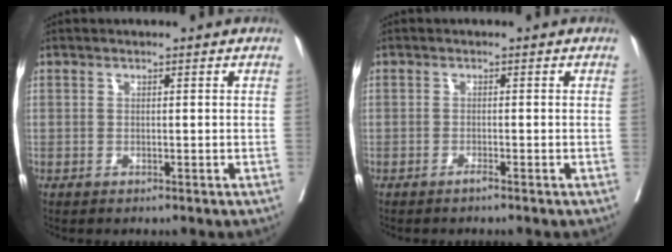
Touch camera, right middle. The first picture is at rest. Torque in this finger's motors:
{"motor_torque": [-0.09, -1.24, -0.13, -0.01]}